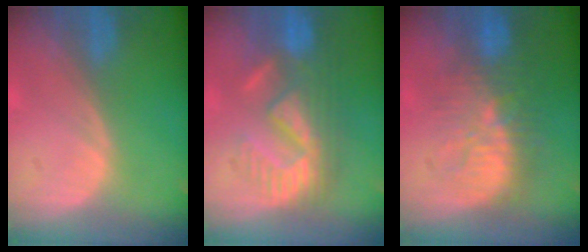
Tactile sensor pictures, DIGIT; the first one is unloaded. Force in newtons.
{"total": 9.7, "press": 9.3, "slide": 3.0}
{"total": 9.5, "press": 9.1, "slide": 2.6}